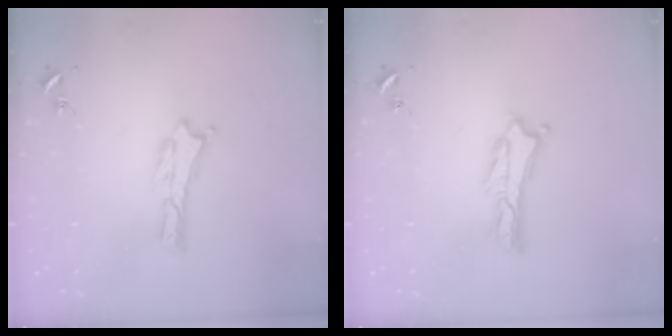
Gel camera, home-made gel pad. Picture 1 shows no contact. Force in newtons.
{"total": 1.2, "press": 1.1, "slide": 0.3}